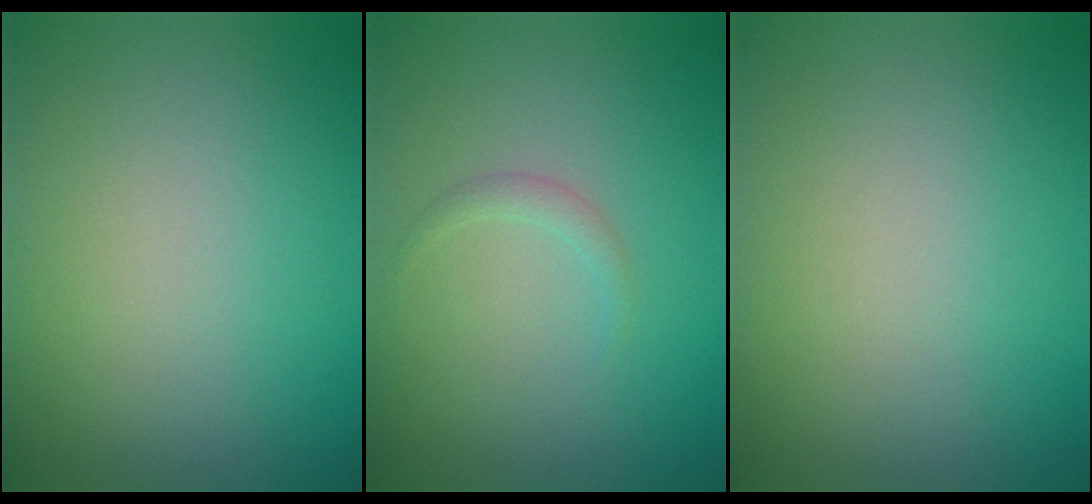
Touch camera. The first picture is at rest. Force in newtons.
{"total": 0.9, "press": 0.9, "slide": 0.0}
{"total": 0.0}